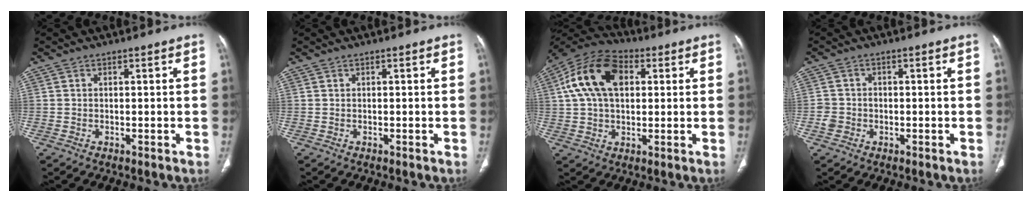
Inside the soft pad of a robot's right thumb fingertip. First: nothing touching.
{"total": 0.0}
{"total": 15.5, "force": [3.7, 9.7, 11.4], "torque": [-0.208, 0.022, 0.060]}
{"total": 2.8, "force": [-0.9, 2.6, 0.7], "torque": [-0.005, 0.012, -0.021]}